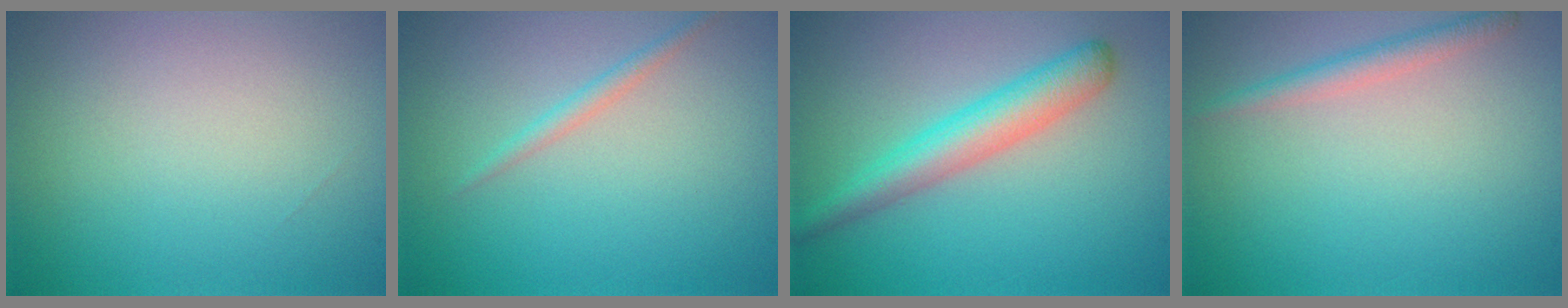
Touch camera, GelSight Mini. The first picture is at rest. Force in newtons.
{"total": 1.2, "press": 1.2, "slide": 0.0}
{"total": 4.0, "press": 4.0, "slide": 0.1}
{"total": 1.8, "press": 1.8, "slide": 0.1}